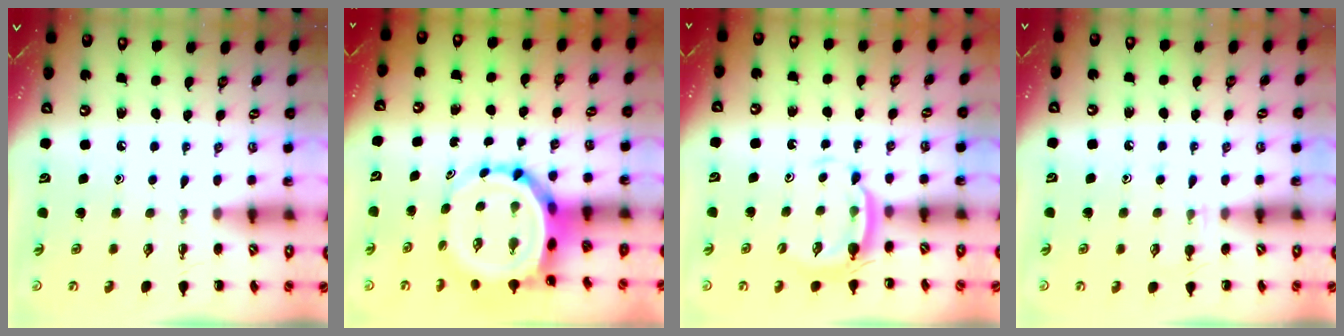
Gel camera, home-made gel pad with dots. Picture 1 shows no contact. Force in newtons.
{"total": 7.3, "press": 6.9, "slide": 2.5}
{"total": 5.5, "press": 5.5, "slide": 0.7}
{"total": 4.8, "press": 4.5, "slide": 1.6}